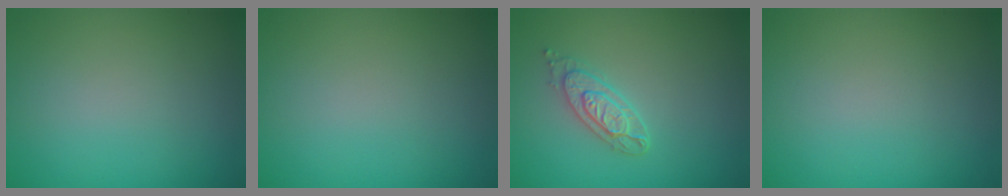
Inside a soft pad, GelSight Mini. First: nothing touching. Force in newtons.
{"total": 0.0}
{"total": 2.6, "press": 2.4, "slide": 1.1}
{"total": 0.0}